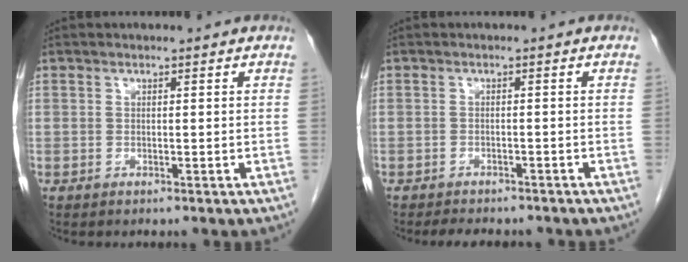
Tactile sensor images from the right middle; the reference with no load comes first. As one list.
[{"total": 5.9, "force": [-5.1, 1.9, 2.2], "torque": [-0.033, -0.003, -0.064]}]